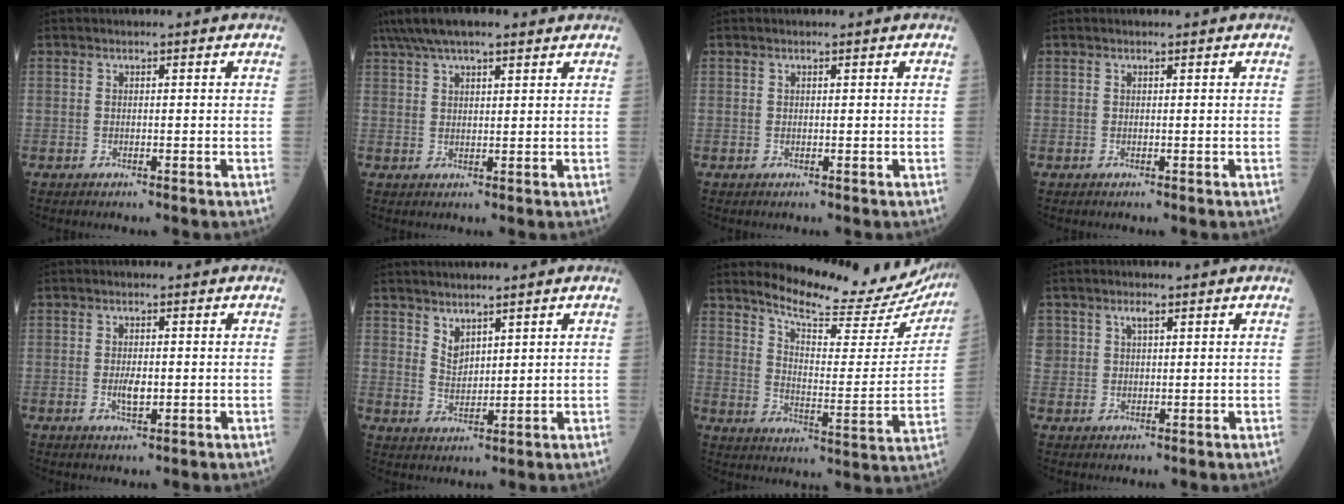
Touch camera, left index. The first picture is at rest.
{"total": 9.8, "force": [7.5, 2.3, 5.9], "torque": [-0.100, 0.051, 0.126]}
{"total": 0.0}
{"total": 0.0}
{"total": 2.4, "force": [-0.5, 1.0, 2.2], "torque": [-0.043, 0.000, -0.007]}
{"total": 3.2, "force": [2.5, 1.5, 1.4], "torque": [-0.031, -0.002, 0.058]}
{"total": 19.9, "force": [18.5, 3.2, 6.7], "torque": [-0.093, -0.064, 0.232]}
{"total": 2.7, "force": [1.5, 1.8, 1.4], "torque": [-0.028, 0.008, 0.034]}